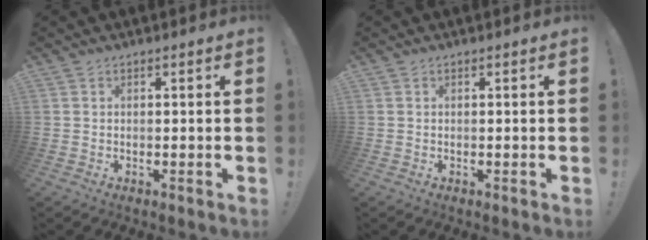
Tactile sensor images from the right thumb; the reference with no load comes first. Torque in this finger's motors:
{"motor_torque": [0.00, 0.00, 0.01, 0.00, 0.00]}